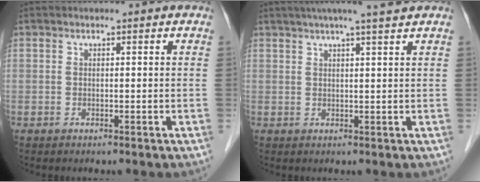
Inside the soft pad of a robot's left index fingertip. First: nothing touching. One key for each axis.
{"total": 7.5, "fx": 6.2, "fy": -0.9, "fz": 4.2, "tx": -0.063, "ty": 0.015, "tz": 0.078}